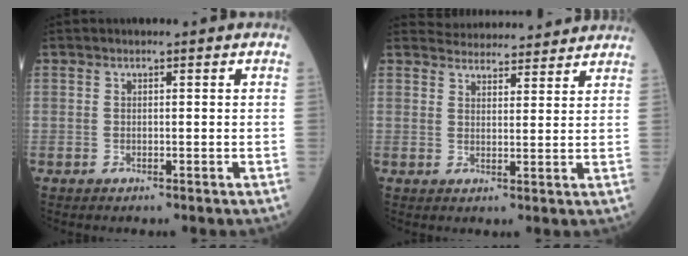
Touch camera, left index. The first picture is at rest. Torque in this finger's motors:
{"motor_torque": [-0.73, -1.41, -0.06, -0.07]}